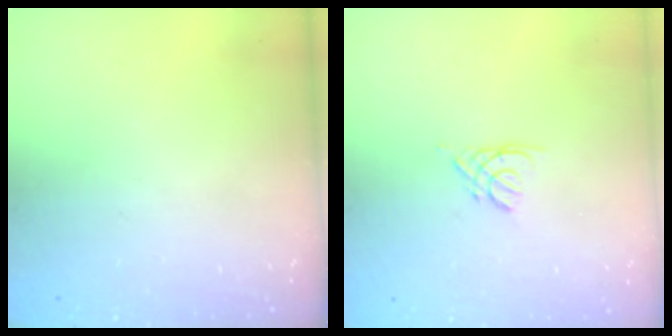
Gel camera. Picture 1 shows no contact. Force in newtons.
{"total": 2.2, "press": 2.2, "slide": 0.4}